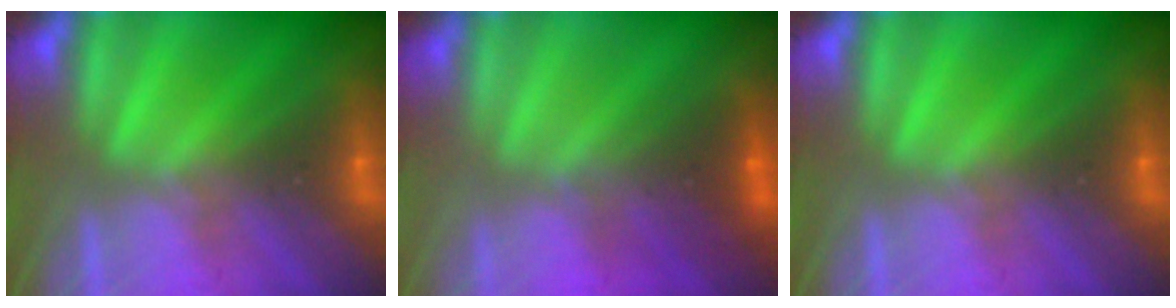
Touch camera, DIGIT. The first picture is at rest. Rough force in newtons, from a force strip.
{"total": 2.1}
{"total": 0.0}